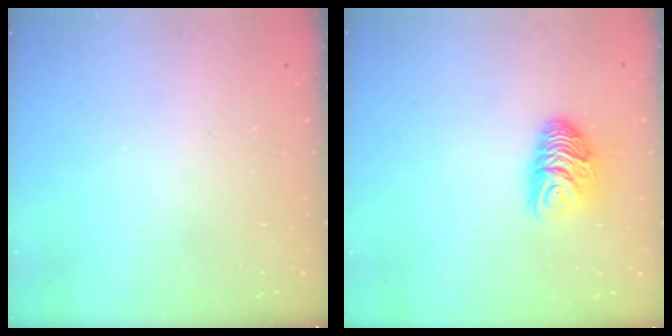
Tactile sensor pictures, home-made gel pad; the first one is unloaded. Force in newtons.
{"total": 9.7, "press": 9.6, "slide": 0.8}